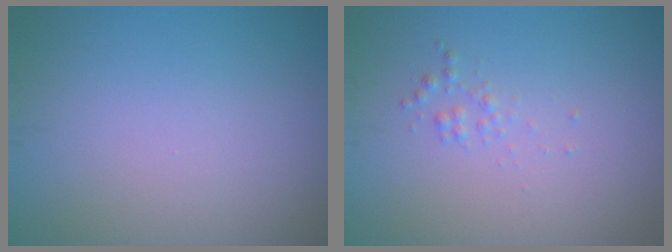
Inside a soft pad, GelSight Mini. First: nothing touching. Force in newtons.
{"total": 0.7, "press": 0.7, "slide": 0.0}